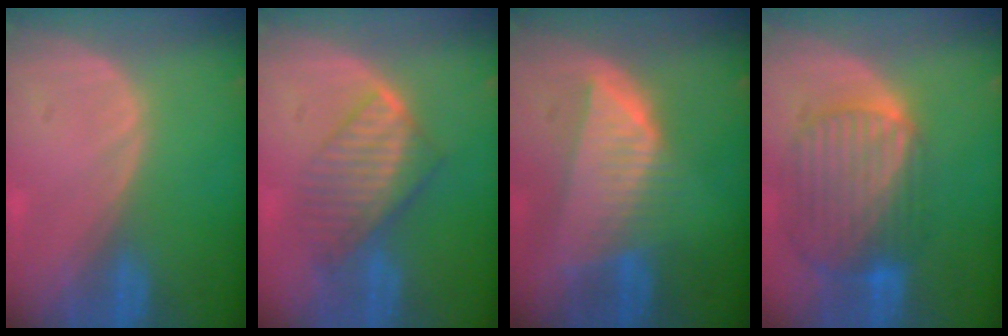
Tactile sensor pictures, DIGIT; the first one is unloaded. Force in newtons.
{"total": 7.2, "press": 6.6, "slide": 2.9}
{"total": 8.0, "press": 7.2, "slide": 3.5}
{"total": 10.3, "press": 8.7, "slide": 5.6}